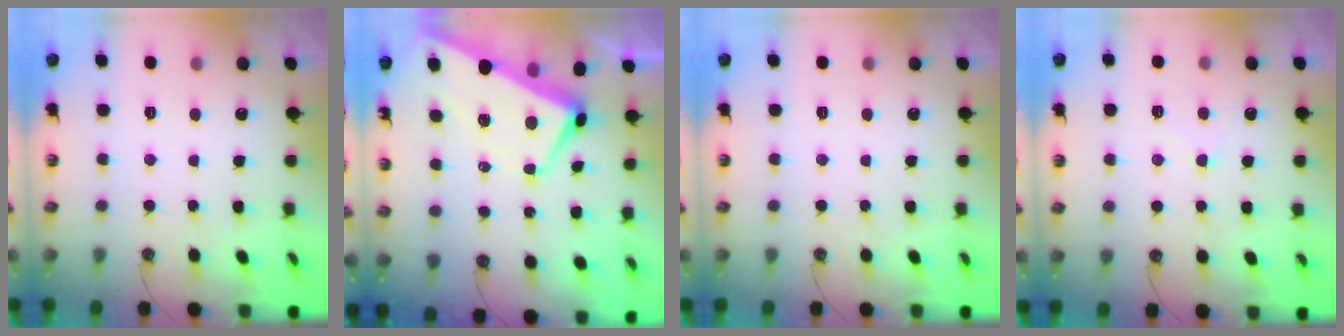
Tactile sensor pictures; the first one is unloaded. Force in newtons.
{"total": 1.0, "press": 0.2, "slide": 1.0}
{"total": 0.0}
{"total": 2.7, "press": 2.6, "slide": 0.5}